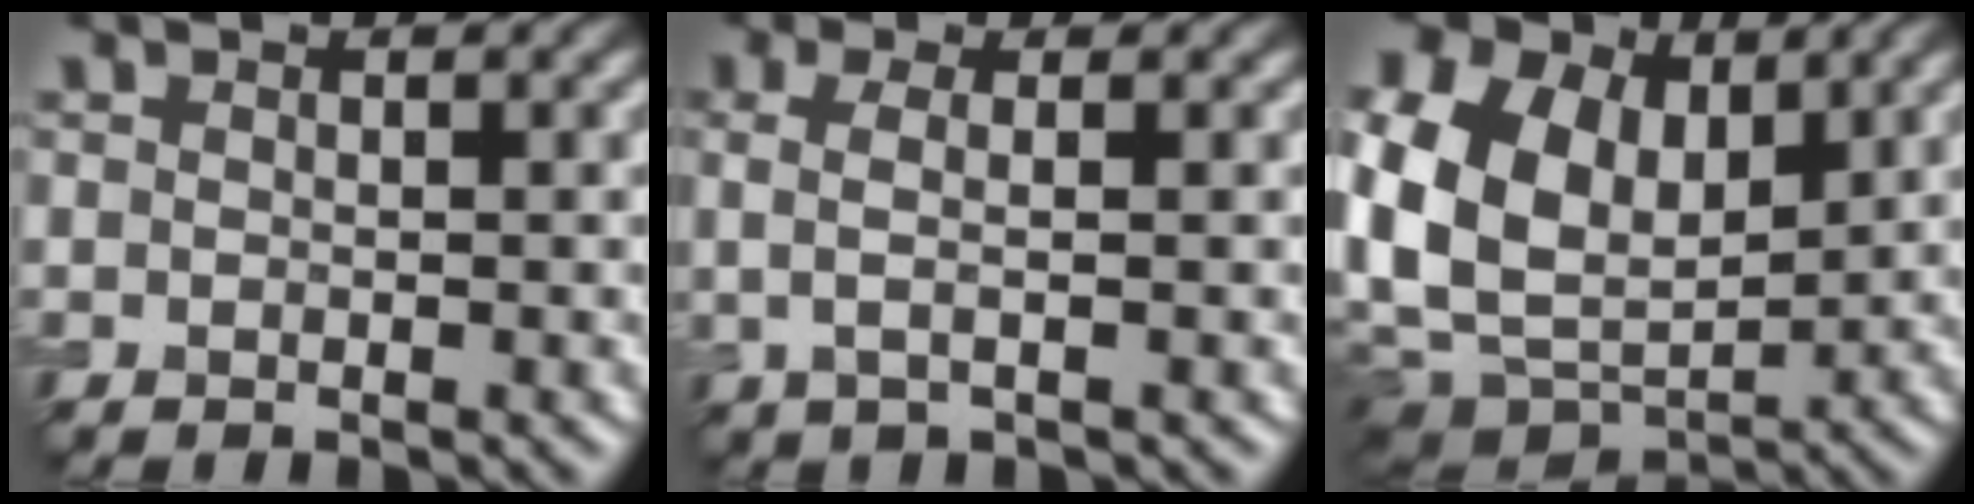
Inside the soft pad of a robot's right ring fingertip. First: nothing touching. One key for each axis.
{"total": 2.6, "fx": 0.2, "fy": 0.8, "fz": 2.5, "tx": -0.051, "ty": 0.003, "tz": 0.003}
{"total": 17.2, "fx": 4.4, "fy": 12.7, "fz": 10.6, "tx": -0.258, "ty": 0.042, "tz": 0.083}